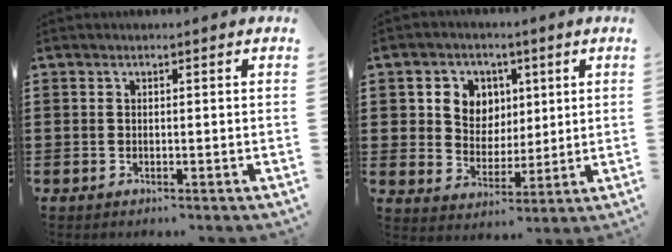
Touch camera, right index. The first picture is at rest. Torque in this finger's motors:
{"motor_torque": [0.31, -0.11, 0.38, 0.10]}